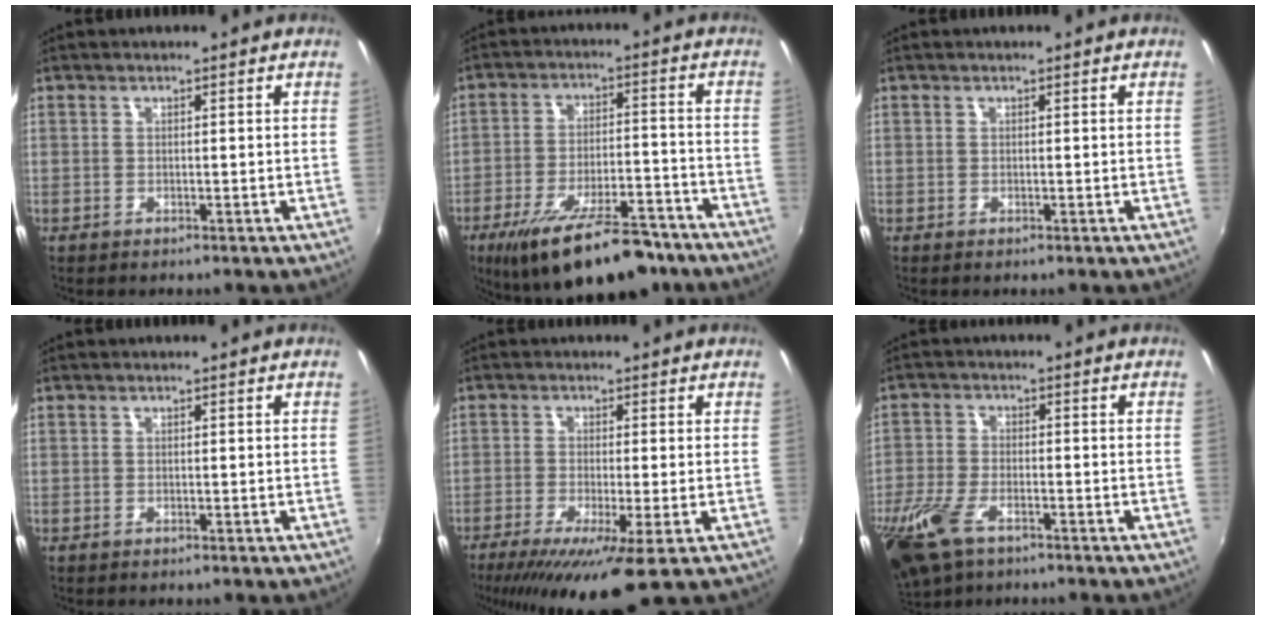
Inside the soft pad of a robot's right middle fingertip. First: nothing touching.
{"total": 19.5, "force": [-14.2, 6.3, 11.9], "torque": [-0.207, -0.029, -0.205]}
{"total": 0.0}
{"total": 0.0}
{"total": 10.9, "force": [-6.2, 1.2, 9.0], "torque": [-0.182, -0.042, -0.104]}
{"total": 13.5, "force": [-7.9, 6.7, 8.7], "torque": [-0.222, -0.038, -0.154]}